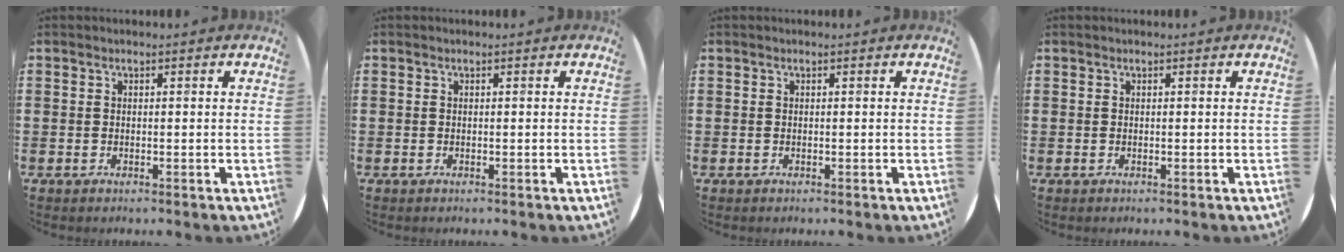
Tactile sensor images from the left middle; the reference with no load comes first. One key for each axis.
{"total": 0.0}
{"total": 0.0}
{"total": 0.0}